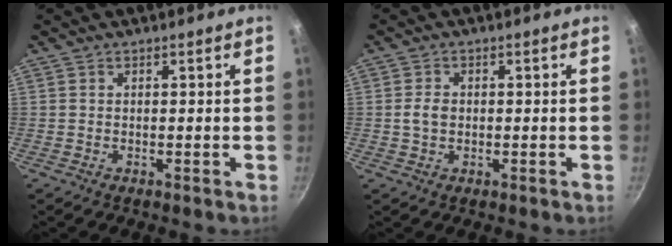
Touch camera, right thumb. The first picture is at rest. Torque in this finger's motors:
{"motor_torque": [-0.55, 0.49, 0.56, -0.45, 0.00]}